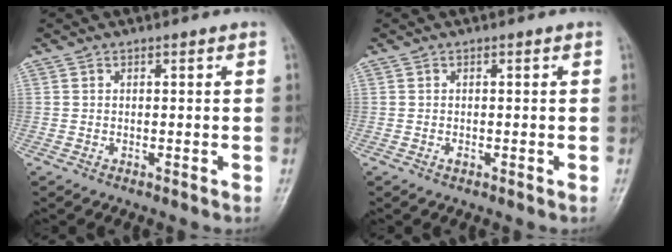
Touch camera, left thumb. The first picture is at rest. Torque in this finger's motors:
{"motor_torque": [-0.04, 0.06, 0.26, 0.31, 0.00]}